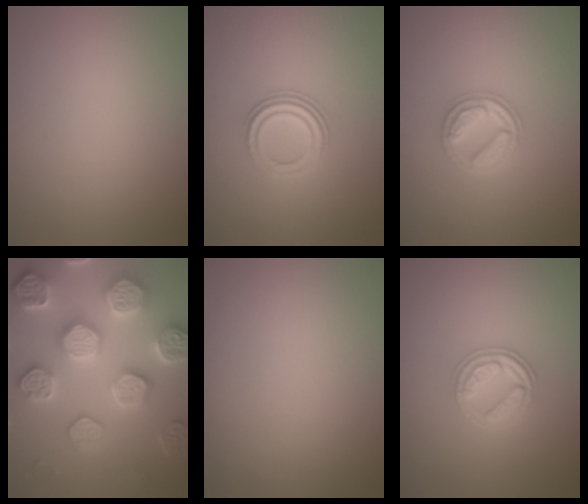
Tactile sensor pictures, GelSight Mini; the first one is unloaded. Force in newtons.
{"total": 3.0, "press": 2.3, "slide": 1.9}
{"total": 2.7, "press": 2.7, "slide": 0.3}
{"total": 7.9, "press": 7.7, "slide": 1.7}
{"total": 0.0}
{"total": 3.0, "press": 2.8, "slide": 1.0}